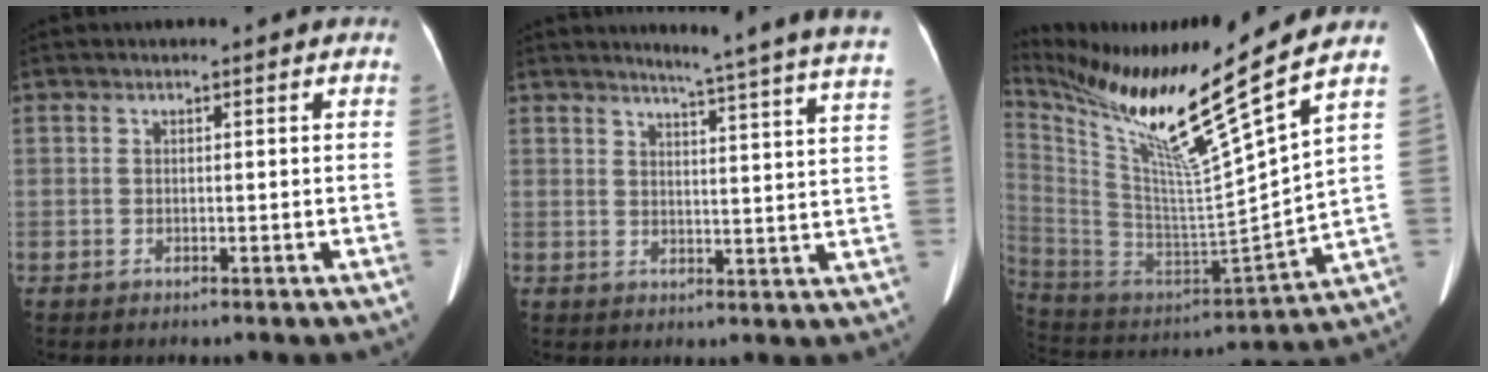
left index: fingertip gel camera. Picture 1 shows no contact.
{"total": 18.7, "force": [17.2, -2.0, 7.2], "torque": [-0.105, -0.091, 0.190]}
{"total": 22.6, "force": [15.9, -2.0, 15.9], "torque": [-0.294, -0.047, 0.276]}